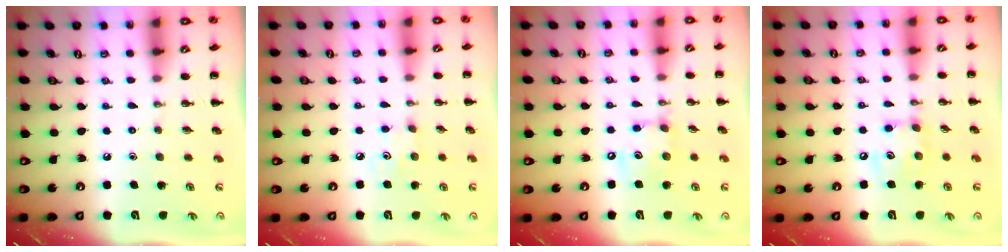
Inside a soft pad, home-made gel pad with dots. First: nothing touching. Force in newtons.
{"total": 2.9, "press": 2.8, "slide": 0.8}
{"total": 9.2, "press": 9.2, "slide": 1.1}
{"total": 7.7, "press": 7.6, "slide": 0.4}